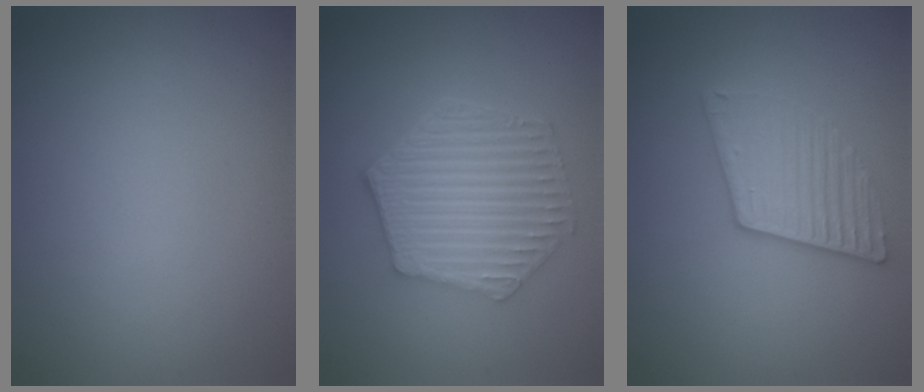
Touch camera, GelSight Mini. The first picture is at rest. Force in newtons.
{"total": 6.1, "press": 4.7, "slide": 3.8}
{"total": 3.1, "press": 2.9, "slide": 1.1}